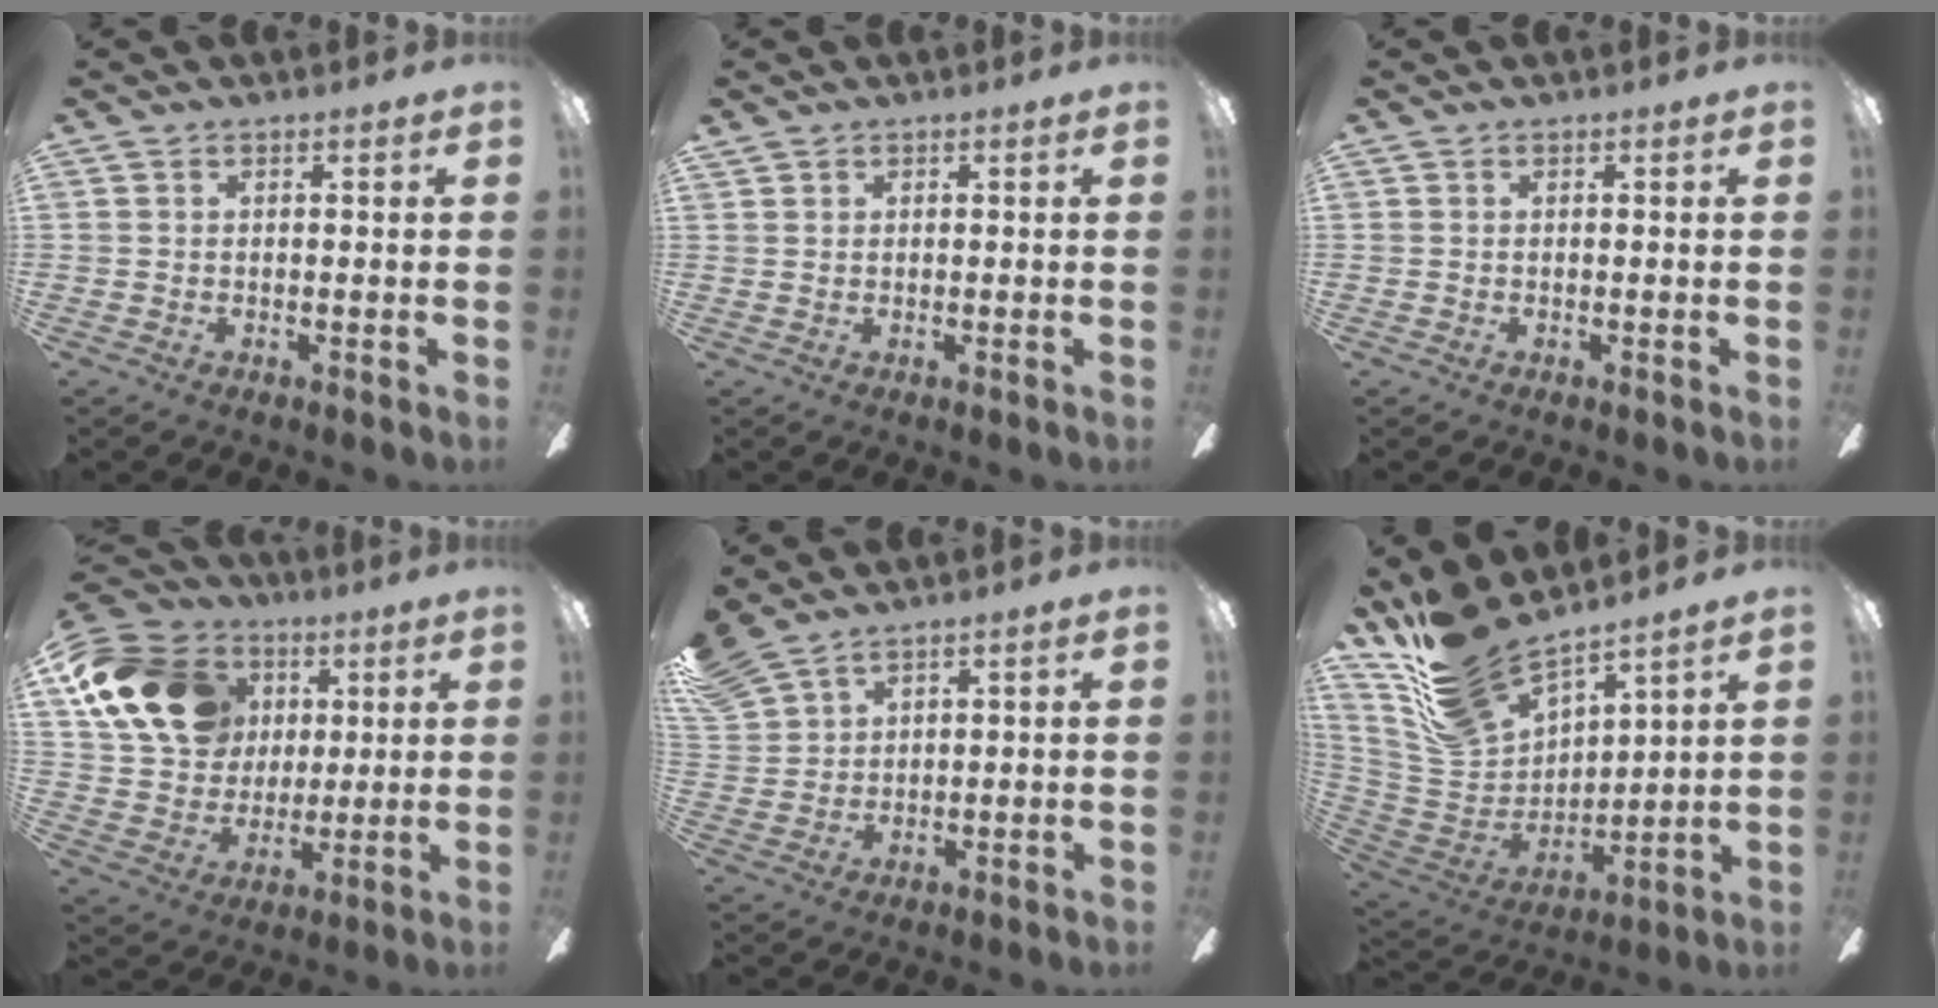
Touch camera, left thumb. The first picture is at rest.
{"total": 0.7, "force": [0.6, 0.3, -0.1], "torque": [0.001, 0.000, 0.011]}
{"total": 0.0}
{"total": 19.6, "force": [7.4, 15.1, 10.0], "torque": [-0.193, -0.001, 0.143]}
{"total": 6.5, "force": [5.7, 2.5, 1.9], "torque": [-0.055, -0.020, 0.112]}
{"total": 17.6, "force": [14.6, 6.4, 7.5], "torque": [-0.188, -0.102, 0.273]}